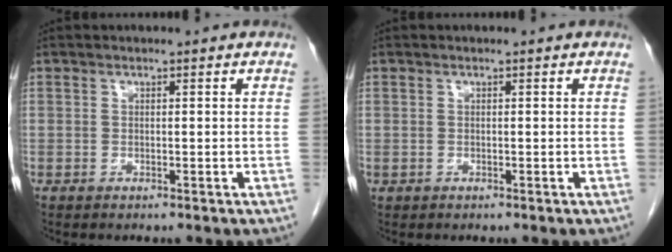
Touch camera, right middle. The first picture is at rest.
{"total": 0.0}